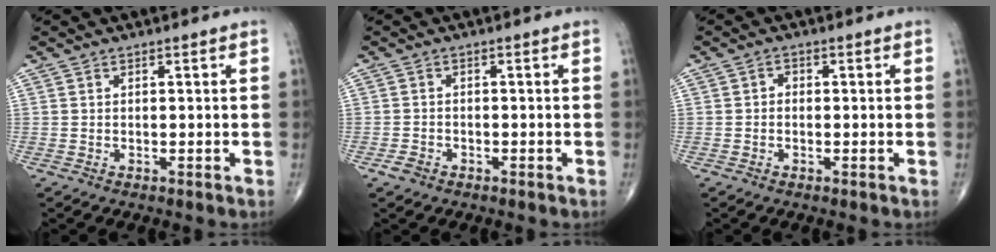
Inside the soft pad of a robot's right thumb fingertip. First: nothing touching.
{"total": 1.9, "force": [-1.2, 1.3, 0.7], "torque": [-0.016, 0.007, -0.020]}
{"total": 1.2, "force": [-0.2, 1.0, 0.6], "torque": [0.000, 0.005, -0.008]}